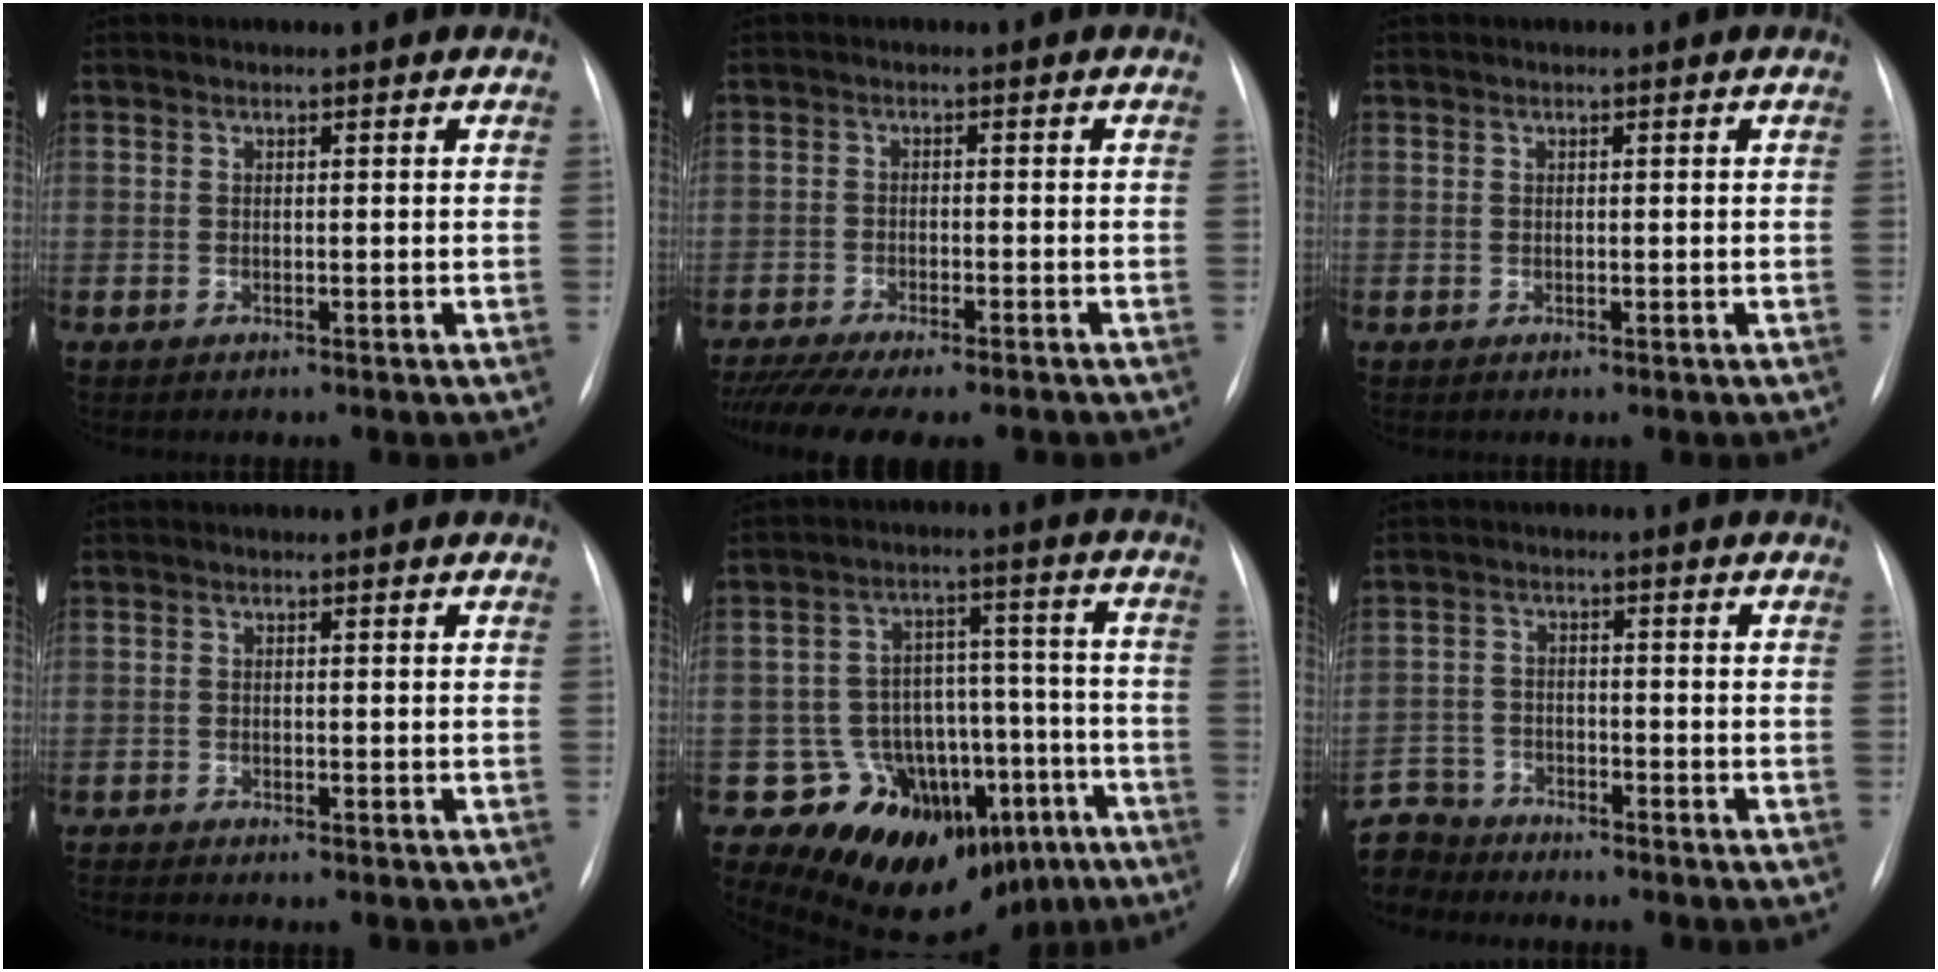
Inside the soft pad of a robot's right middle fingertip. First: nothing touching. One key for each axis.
{"total": 12.7, "fx": -10.7, "fy": 2.4, "fz": 6.4, "tx": -0.110, "ty": -0.016, "tz": -0.155}
{"total": 0.0}
{"total": 2.1, "fx": -2.0, "fy": -0.4, "fz": 0.6, "tx": -0.007, "ty": -0.004, "tz": -0.032}
{"total": 16.5, "fx": -10.9, "fy": 10.5, "fz": 6.5, "tx": -0.055, "ty": 0.094, "tz": -0.136}
{"total": 7.8, "fx": -7.3, "fy": 2.9, "fz": -0.1, "tx": -0.008, "ty": 0.004, "tz": -0.142}